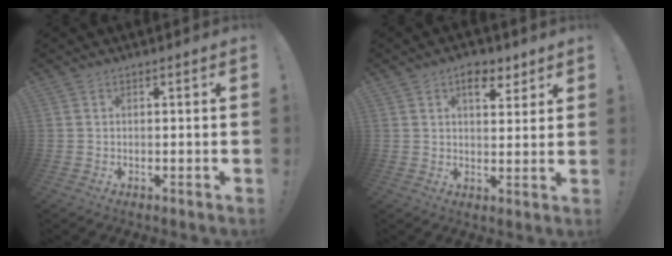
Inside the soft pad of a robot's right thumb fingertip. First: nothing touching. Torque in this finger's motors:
{"motor_torque": [0.03, 0.03, 0.17, -0.14, 0.00]}